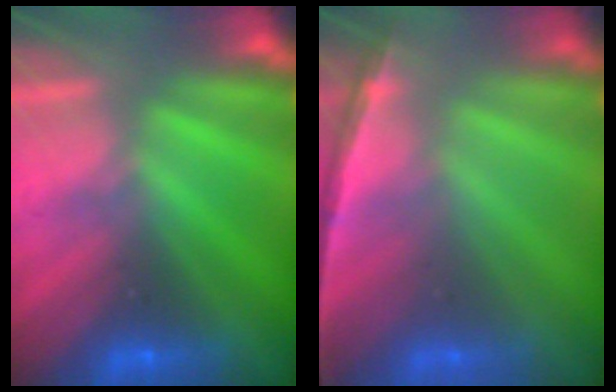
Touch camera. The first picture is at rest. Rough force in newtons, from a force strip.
{"total": 1.7}